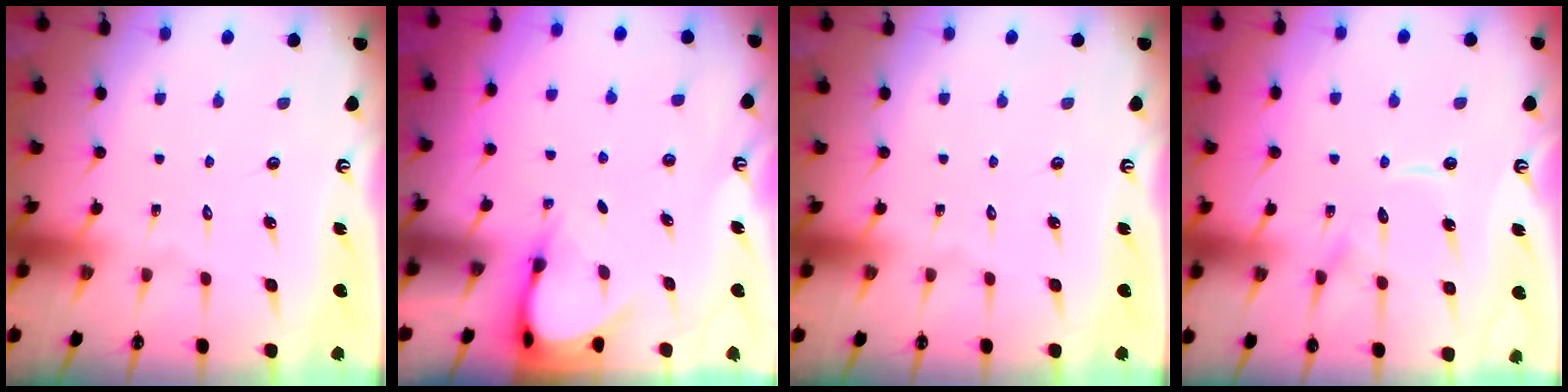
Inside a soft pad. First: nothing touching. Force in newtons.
{"total": 4.0, "press": 4.0, "slide": 0.3}
{"total": 0.0}
{"total": 10.8, "press": 10.8, "slide": 1.1}